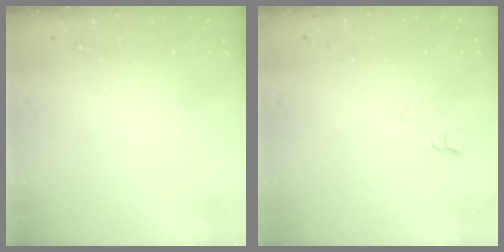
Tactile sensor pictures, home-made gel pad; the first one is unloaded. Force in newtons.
{"total": 5.3, "press": 5.3, "slide": 0.4}